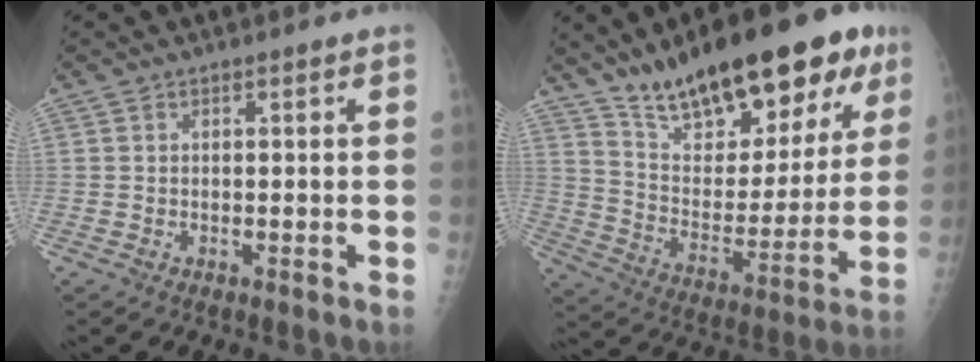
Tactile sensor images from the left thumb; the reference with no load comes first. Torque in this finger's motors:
{"motor_torque": [0.81, 0.95, 1.35, -1.42, 0.33]}